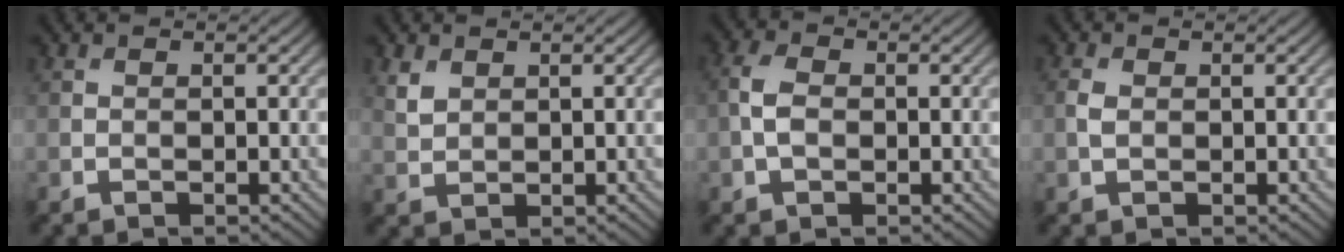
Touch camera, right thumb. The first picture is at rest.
{"total": 2.3, "force": [1.4, 1.5, 1.0], "torque": [-0.030, -0.003, 0.031]}
{"total": 3.3, "force": [-0.2, 2.3, 2.4], "torque": [-0.060, 0.004, -0.010]}
{"total": 1.5, "force": [0.1, 1.0, 1.1], "torque": [-0.030, 0.001, 0.002]}